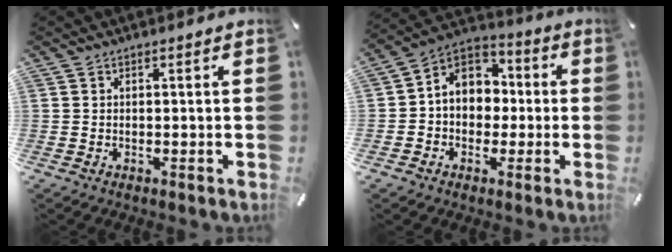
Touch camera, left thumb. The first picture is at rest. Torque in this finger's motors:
{"motor_torque": [1.56, 1.78, 0.64, 0.38, 0.10]}